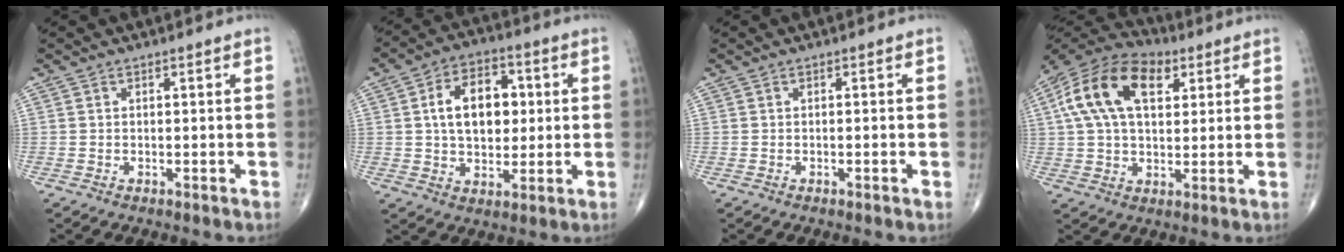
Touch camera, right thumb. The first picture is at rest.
{"total": 12.7, "force": [1.9, 8.2, 9.5], "torque": [-0.123, 0.010, 0.028]}
{"total": 0.7, "force": [-0.3, 0.0, 0.6], "torque": [-0.011, -0.001, -0.003]}
{"total": 17.4, "force": [5.5, 10.3, 12.9], "torque": [-0.226, 0.014, 0.088]}